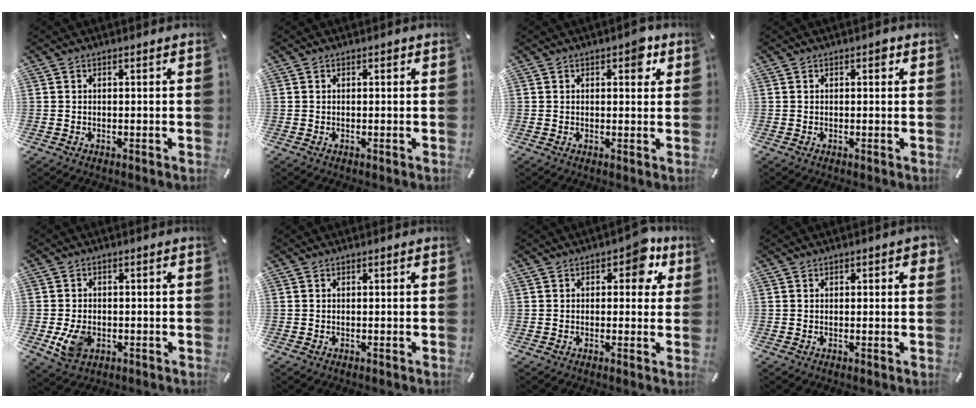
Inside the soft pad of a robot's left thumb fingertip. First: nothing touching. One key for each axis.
{"total": 0.5, "fx": 0.1, "fy": 0.4, "fz": 0.3, "tx": -0.007, "ty": 0.002, "tz": 0.002}
{"total": 5.0, "fx": 2.2, "fy": 2.7, "fz": 3.6, "tx": -0.030, "ty": -0.006, "tz": 0.026}
{"total": 1.5, "fx": 0.4, "fy": 0.9, "fz": 1.1, "tx": -0.007, "ty": 0.000, "tz": 0.002}
{"total": 6.3, "fx": -1.6, "fy": 4.6, "fz": 4.1, "tx": -0.090, "ty": -0.002, "tz": -0.031}
{"total": 0.0}
{"total": 6.5, "fx": 2.8, "fy": 3.9, "fz": 4.4, "tx": -0.034, "ty": -0.010, "tz": 0.036}
{"total": 1.6, "fx": 0.3, "fy": 0.8, "fz": 1.3, "tx": -0.017, "ty": 0.003, "tz": 0.002}